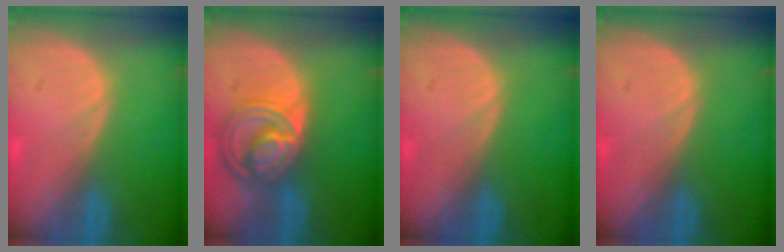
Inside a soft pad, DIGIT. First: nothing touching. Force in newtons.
{"total": 8.6, "press": 7.4, "slide": 4.4}
{"total": 0.0}
{"total": 0.0}